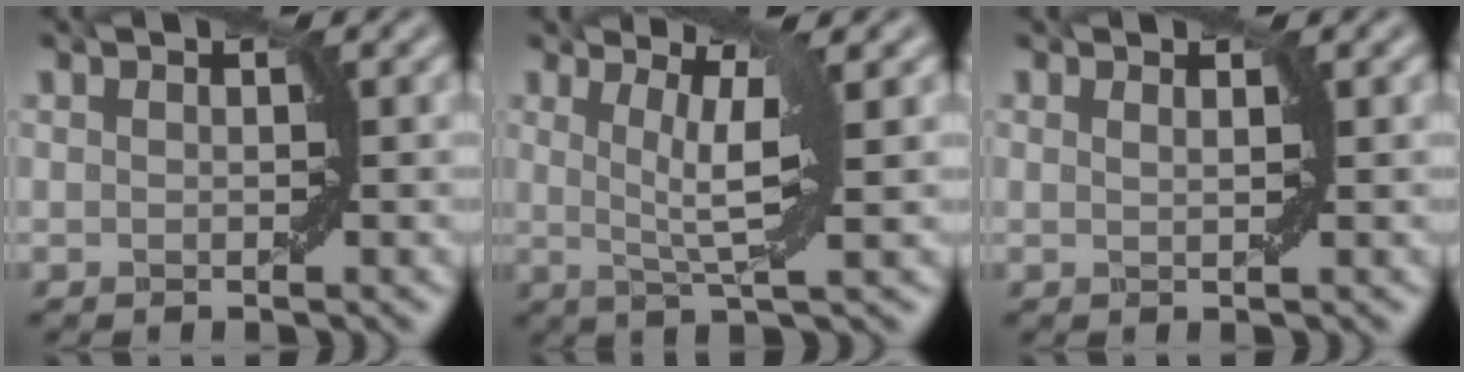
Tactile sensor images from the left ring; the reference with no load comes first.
{"total": 4.0, "force": [0.3, 0.4, 4.0], "torque": [-0.078, 0.000, 0.014]}
{"total": 1.0, "force": [0.7, 0.4, 0.5], "torque": [-0.004, 0.008, -0.006]}